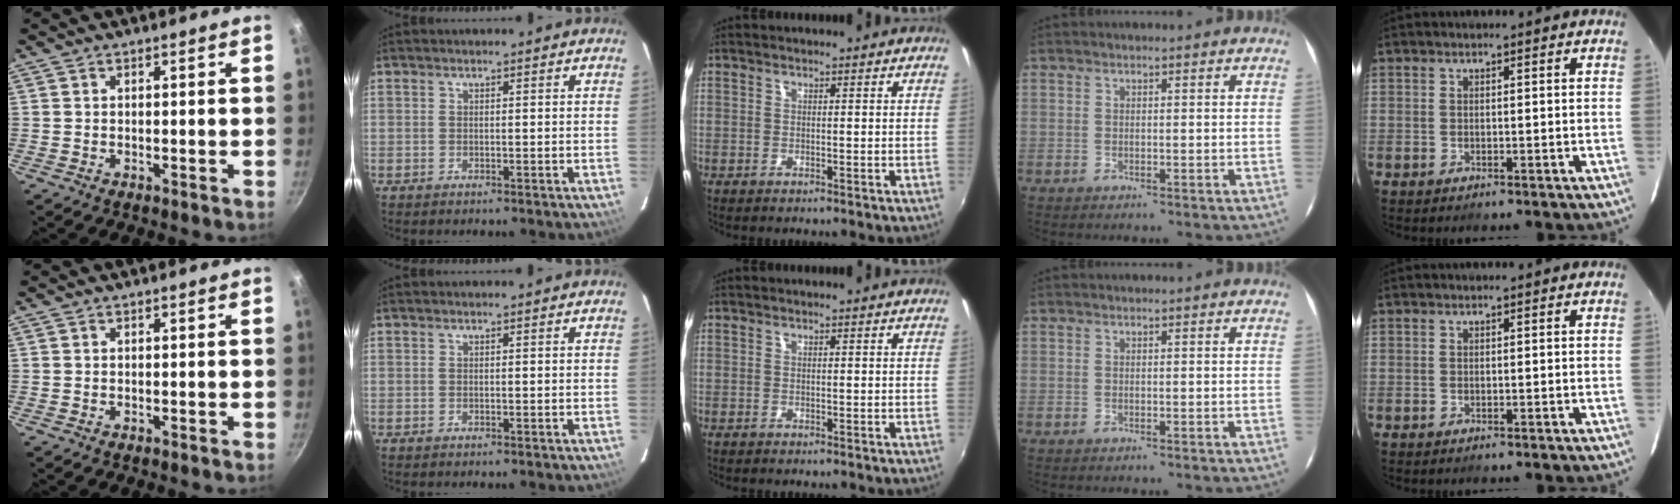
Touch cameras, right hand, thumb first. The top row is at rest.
{}